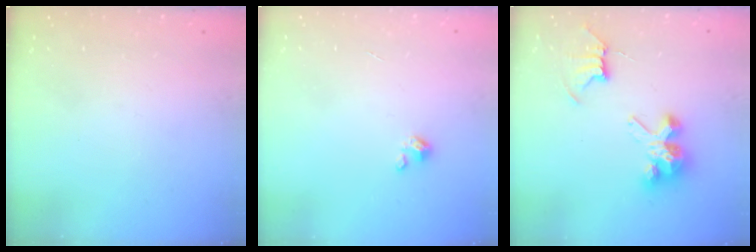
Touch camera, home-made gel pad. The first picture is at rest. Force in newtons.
{"total": 2.0, "press": 1.9, "slide": 0.3}
{"total": 8.0, "press": 8.0, "slide": 0.5}